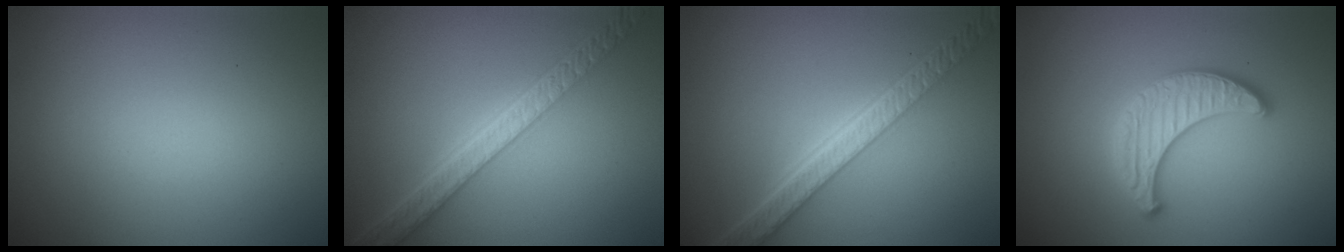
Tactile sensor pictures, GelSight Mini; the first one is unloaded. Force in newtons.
{"total": 5.5, "press": 4.3, "slide": 3.4}
{"total": 5.6, "press": 4.2, "slide": 3.7}
{"total": 3.3, "press": 3.2, "slide": 0.7}